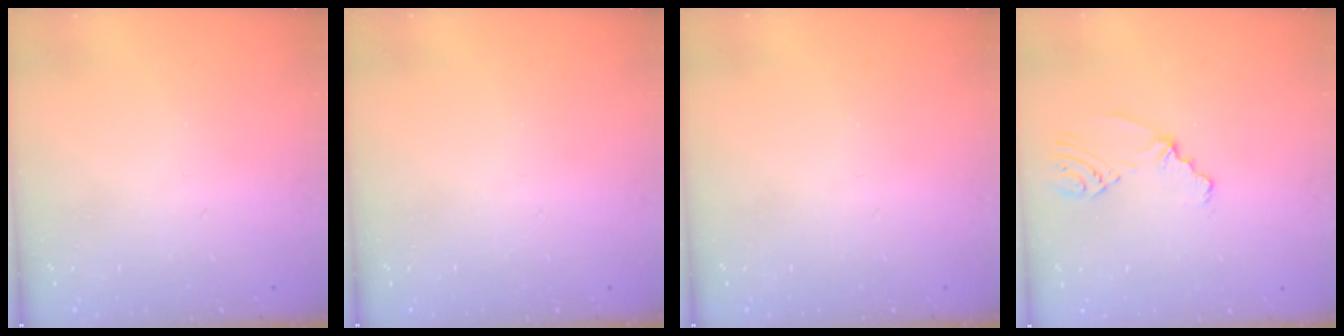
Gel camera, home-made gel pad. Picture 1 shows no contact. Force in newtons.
{"total": 0.0}
{"total": 0.0}
{"total": 4.0, "press": 1.9, "slide": 3.5}